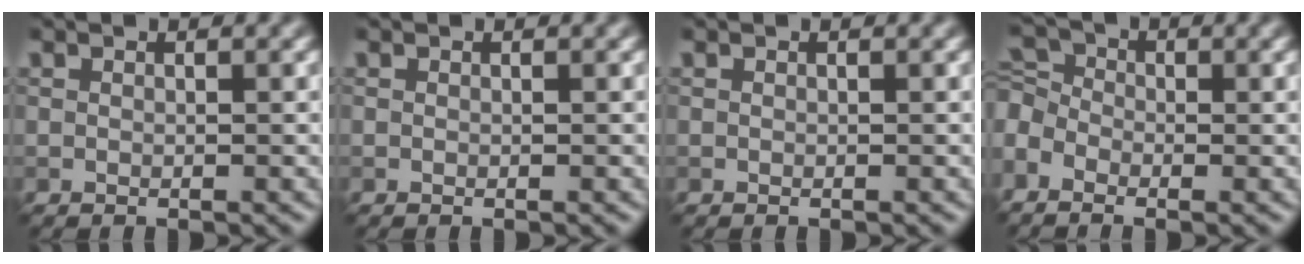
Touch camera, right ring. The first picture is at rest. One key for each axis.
{"total": 0.0}
{"total": 0.0}
{"total": 4.4, "fx": -2.0, "fy": 3.0, "fz": 2.5, "tx": -0.058, "ty": 0.005, "tz": -0.042}